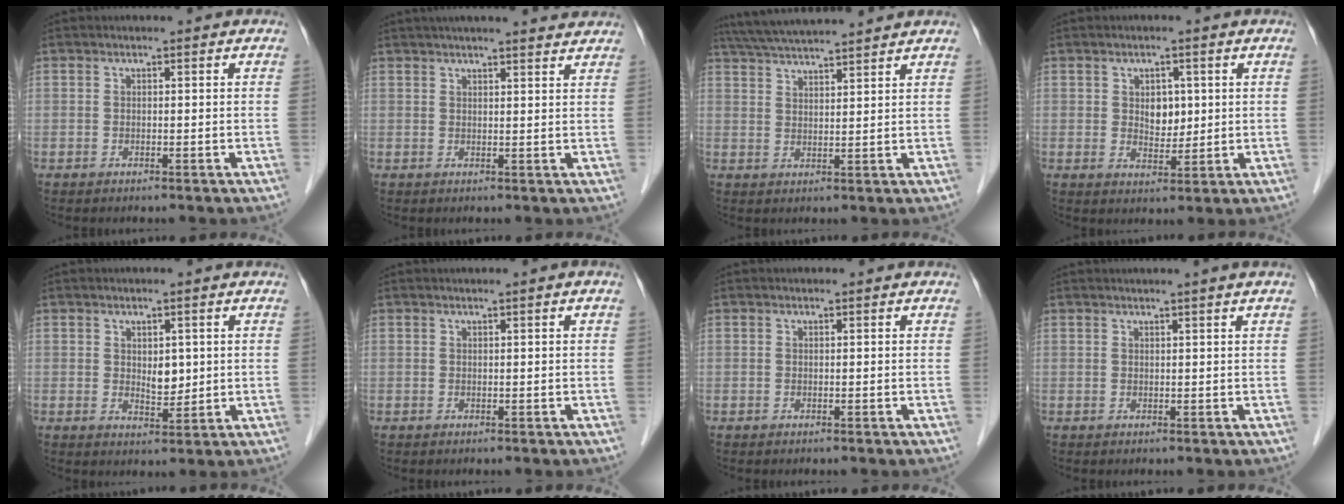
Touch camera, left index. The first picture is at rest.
{"total": 12.3, "force": [11.0, 1.1, 5.3], "torque": [-0.075, 0.026, 0.134]}
{"total": 10.6, "force": [9.8, -0.3, 4.2], "torque": [-0.080, 0.032, 0.154]}
{"total": 3.8, "force": [0.9, 2.6, 2.6], "torque": [-0.039, 0.003, 0.020]}
{"total": 3.1, "force": [0.7, 1.8, 2.4], "torque": [-0.039, -0.003, 0.017]}
{"total": 0.5, "force": [0.1, -0.2, 0.5], "torque": [-0.016, -0.005, 0.008]}
{"total": 0.0}
{"total": 1.8, "force": [1.3, -0.8, 1.0], "torque": [-0.020, -0.002, 0.028]}